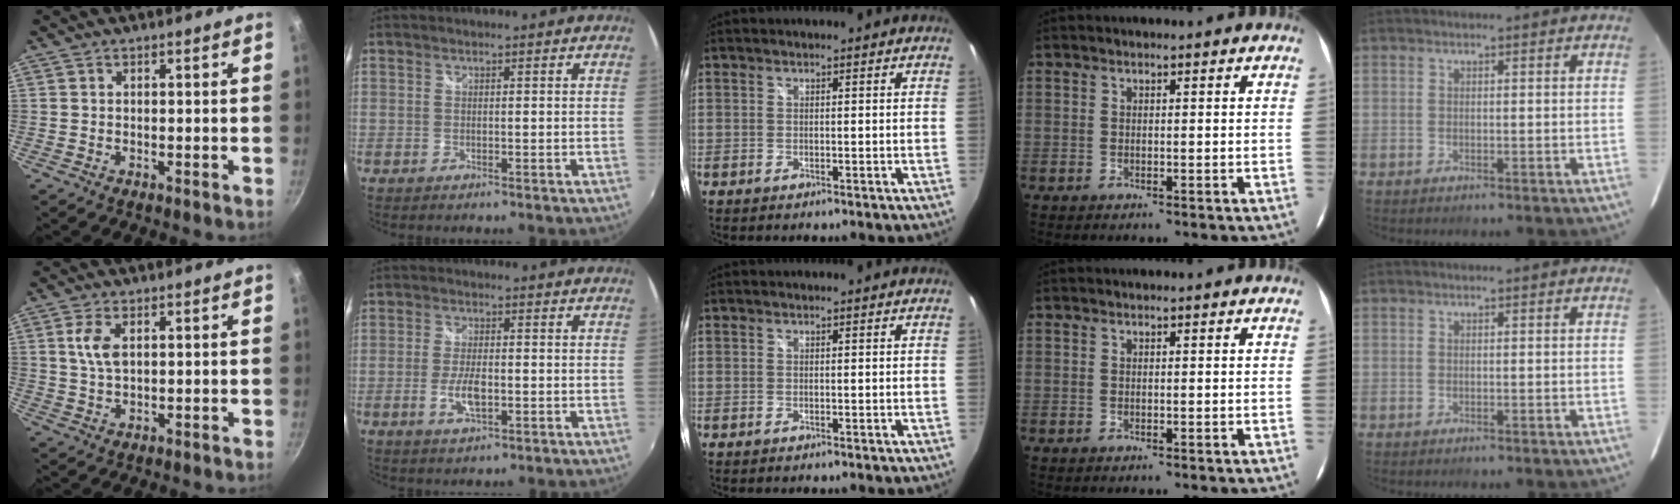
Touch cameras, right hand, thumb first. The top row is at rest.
{"thumb": {"total": 4.7, "force": [1.4, 2.4, 3.8], "torque": [-0.076, -0.003, 0.029]}, "index": {"total": 5.1, "force": [-1.4, 1.9, 4.5], "torque": [-0.096, -0.003, -0.024]}}